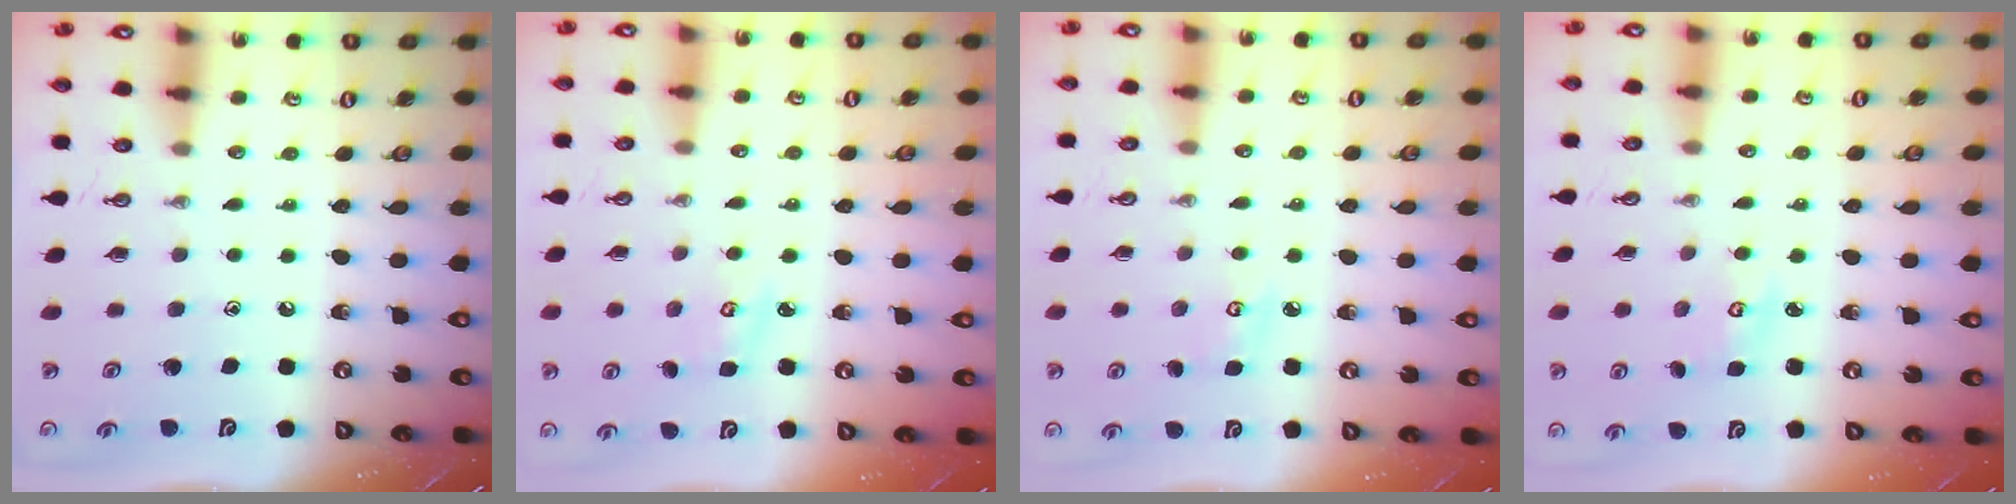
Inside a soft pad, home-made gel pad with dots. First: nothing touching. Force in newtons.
{"total": 2.7, "press": 2.7, "slide": 0.3}
{"total": 4.1, "press": 4.1, "slide": 0.4}
{"total": 3.1, "press": 3.1, "slide": 0.3}